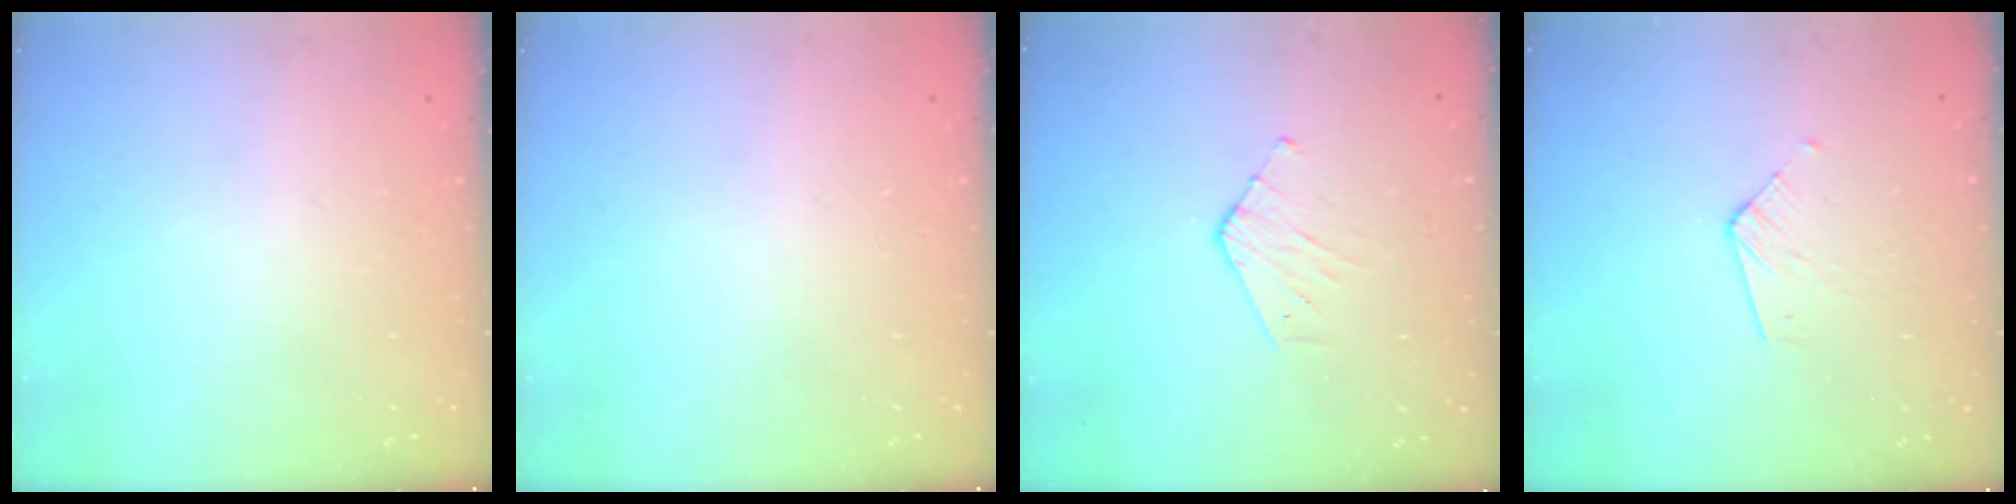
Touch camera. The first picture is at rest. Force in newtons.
{"total": 0.0}
{"total": 3.4, "press": 3.4, "slide": 0.3}
{"total": 3.8, "press": 3.8, "slide": 0.3}